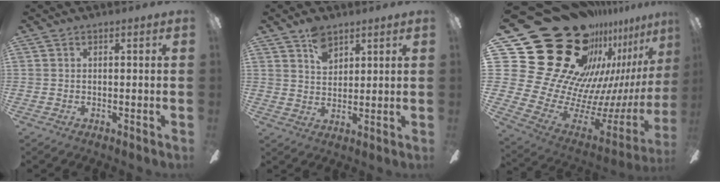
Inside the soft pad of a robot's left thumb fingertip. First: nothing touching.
{"total": 6.2, "force": [4.1, 3.8, 2.4], "torque": [-0.037, -0.010, 0.075]}
{"total": 38.4, "force": [20.9, 22.5, 23.1], "torque": [-0.341, -0.220, 0.469]}